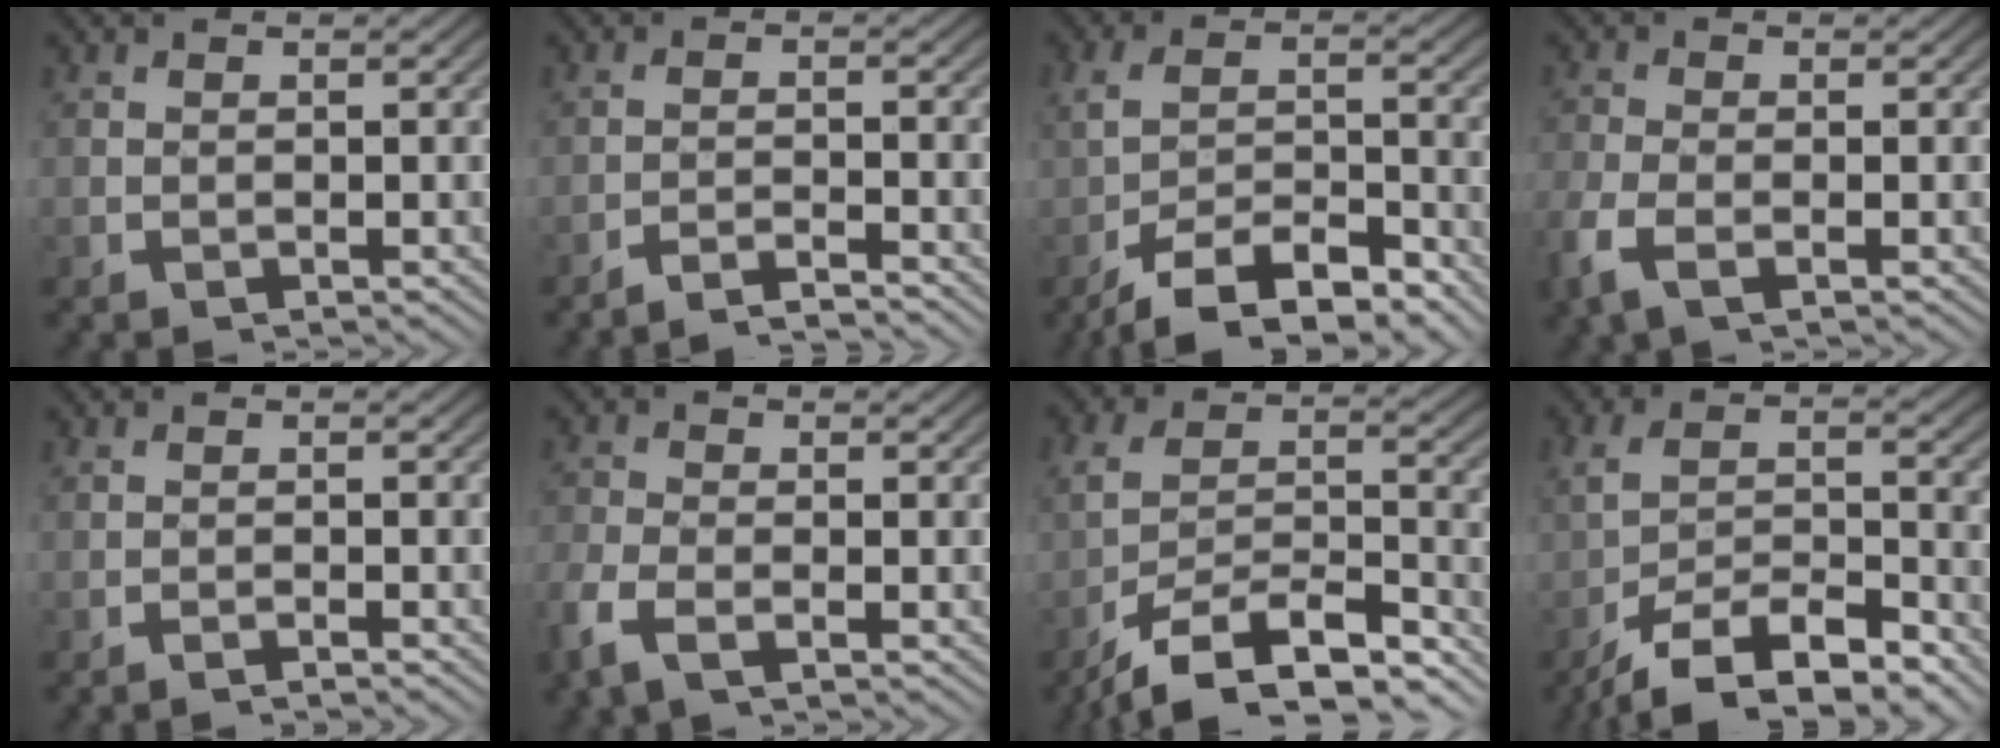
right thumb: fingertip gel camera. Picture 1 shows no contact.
{"total": 3.2, "force": [-3.0, 0.3, 0.9], "torque": [-0.010, -0.005, -0.056]}
{"total": 6.7, "force": [-4.4, 3.0, 4.2], "torque": [-0.076, -0.016, -0.065]}
{"total": 2.5, "force": [-1.1, 1.1, 2.0], "torque": [-0.060, -0.006, -0.019]}
{"total": 0.9, "force": [-0.9, -0.2, 0.2], "torque": [-0.002, 0.003, -0.021]}
{"total": 2.5, "force": [-1.4, 1.0, 1.8], "torque": [-0.053, -0.004, -0.027]}
{"total": 11.4, "force": [-7.0, 6.6, 6.1], "torque": [-0.119, -0.040, -0.098]}
{"total": 8.3, "force": [-4.8, 4.4, 5.2], "torque": [-0.101, -0.027, -0.066]}